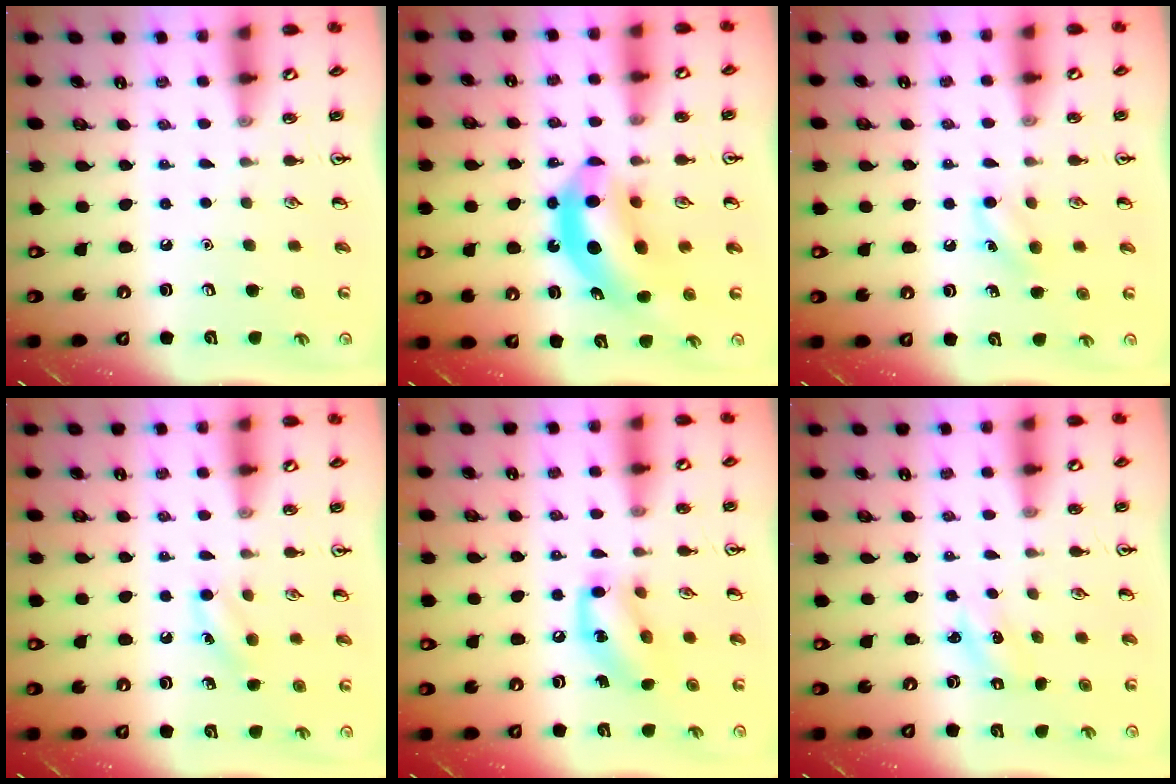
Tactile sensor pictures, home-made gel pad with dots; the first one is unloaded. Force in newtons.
{"total": 11.1, "press": 10.6, "slide": 3.3}
{"total": 6.0, "press": 5.7, "slide": 1.7}
{"total": 7.1, "press": 6.8, "slide": 2.0}
{"total": 12.0, "press": 11.8, "slide": 1.8}
{"total": 1.5, "press": 1.4, "slide": 0.4}